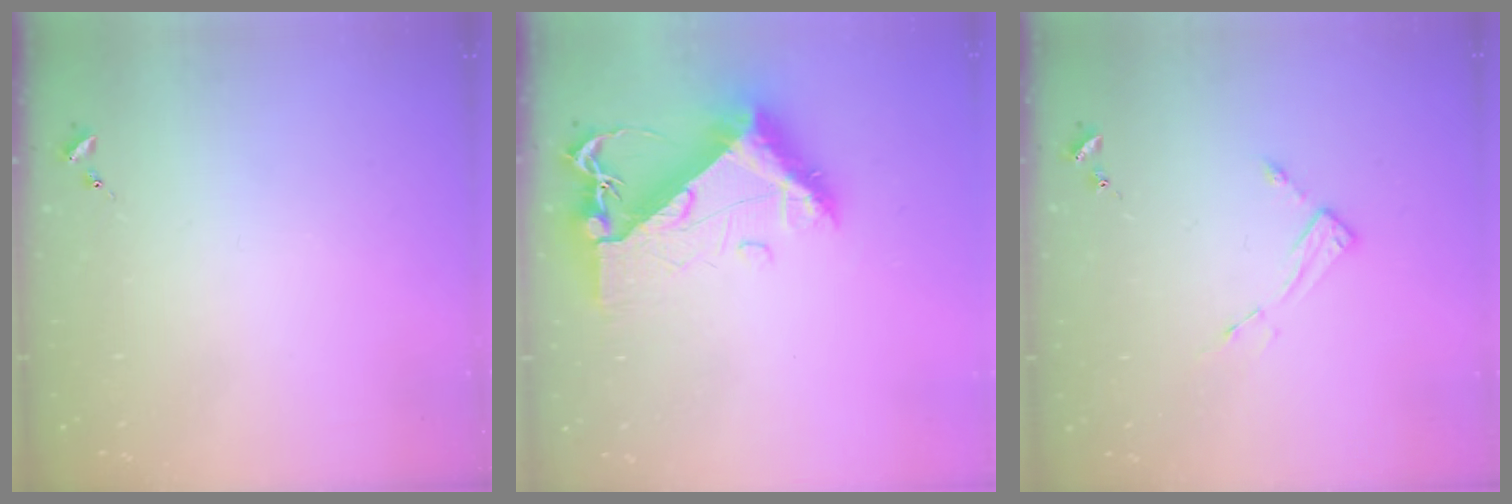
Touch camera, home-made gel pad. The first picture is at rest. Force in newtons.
{"total": 11.3, "press": 11.3, "slide": 1.2}
{"total": 4.4, "press": 4.4, "slide": 0.2}